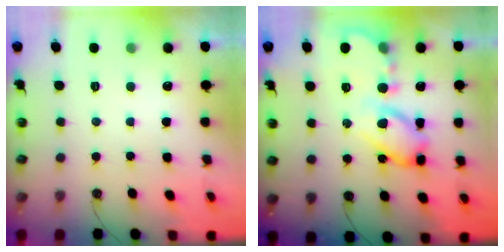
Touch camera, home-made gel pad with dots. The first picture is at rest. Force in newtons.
{"total": 14.3, "press": 14.2, "slide": 1.4}